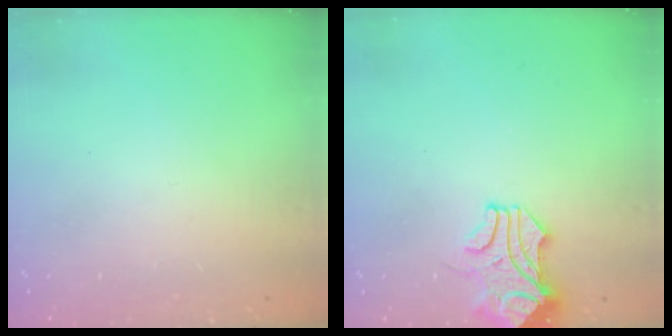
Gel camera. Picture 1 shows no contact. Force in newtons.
{"total": 1.4, "press": 1.3, "slide": 0.5}